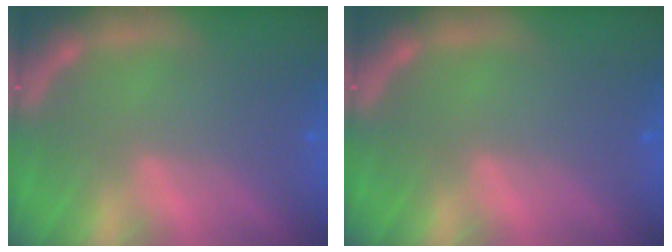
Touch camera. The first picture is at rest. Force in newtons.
{"total": 0.0}